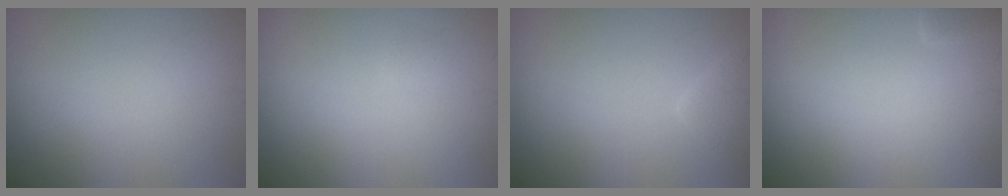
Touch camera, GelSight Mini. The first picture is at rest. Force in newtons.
{"total": 0.5, "press": 0.5, "slide": 0.1}
{"total": 2.6, "press": 2.6, "slide": 0.2}
{"total": 0.7, "press": 0.7, "slide": 0.1}